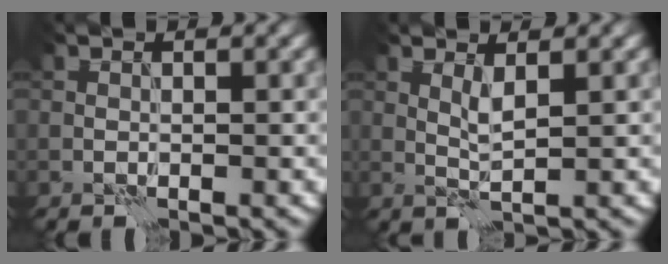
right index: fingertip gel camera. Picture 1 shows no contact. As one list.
[{"total": 1.6, "force": [0.8, 0.1, 1.4], "torque": [-0.035, -0.001, 0.016]}]